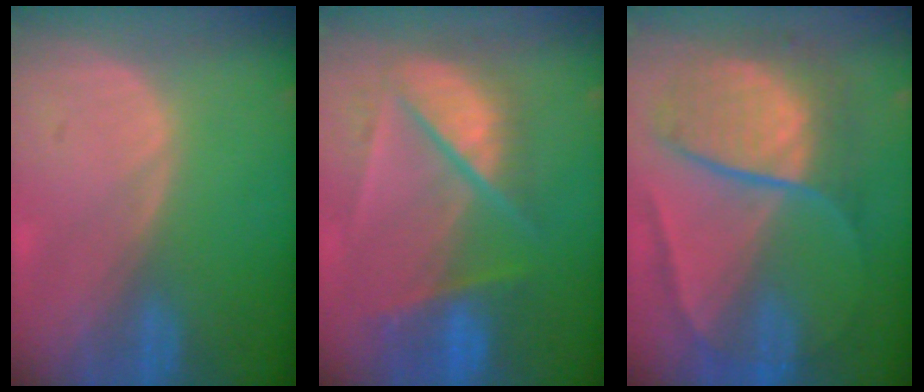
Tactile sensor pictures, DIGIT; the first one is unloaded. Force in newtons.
{"total": 9.5, "press": 8.2, "slide": 4.7}
{"total": 10.2, "press": 10.1, "slide": 1.1}